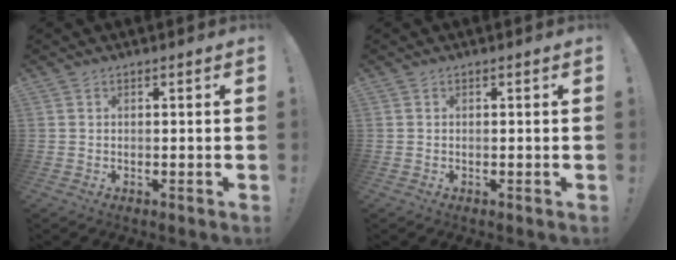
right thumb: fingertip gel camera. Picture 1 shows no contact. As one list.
[{"total": 0.0}]